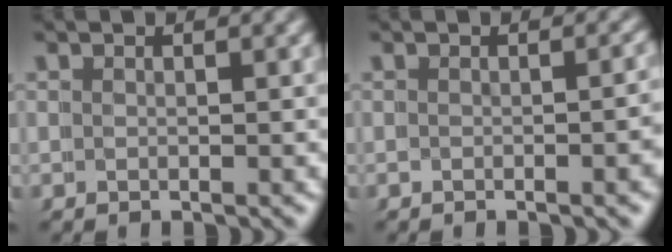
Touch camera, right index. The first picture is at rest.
{"total": 1.9, "force": [-0.6, 0.0, 1.9], "torque": [-0.009, 0.009, -0.014]}